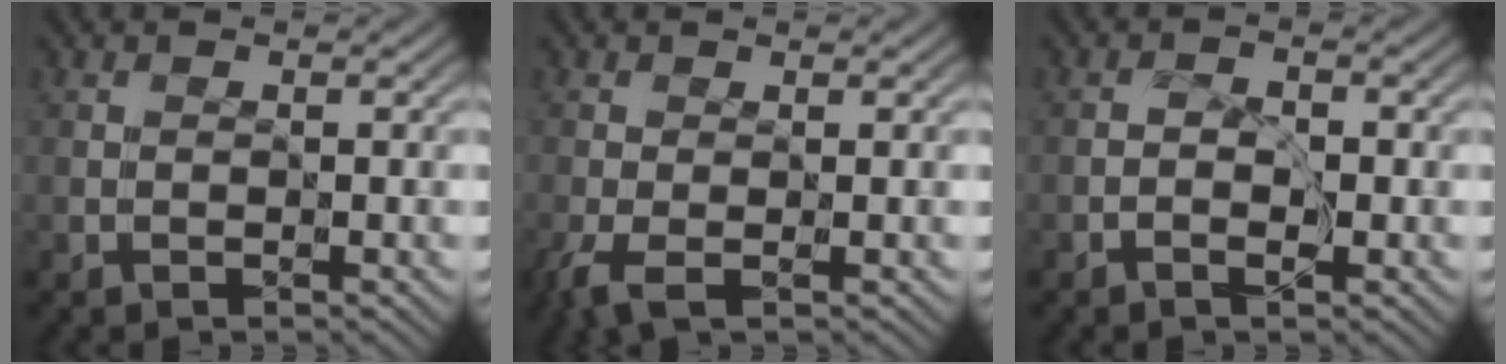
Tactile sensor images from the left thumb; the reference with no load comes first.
{"total": 3.2, "force": [-1.4, 1.2, 2.7], "torque": [-0.066, -0.007, -0.025]}
{"total": 1.3, "force": [-0.6, 0.7, 1.0], "torque": [-0.014, 0.001, -0.013]}